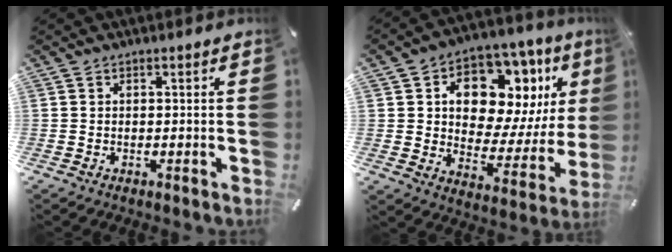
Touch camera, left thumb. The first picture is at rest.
{"total": 15.4, "force": [7.4, 10.0, 9.0], "torque": [-0.128, -0.054, 0.133]}